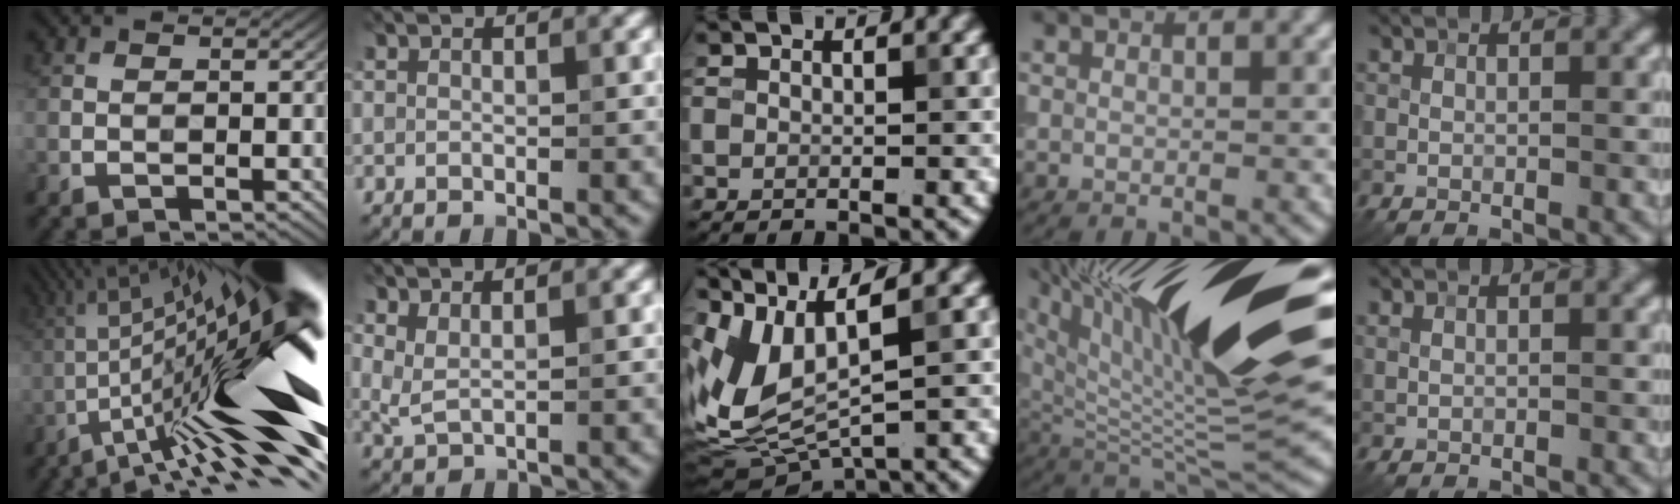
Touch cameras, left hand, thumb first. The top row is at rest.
{"thumb": {"total": 23.5, "force": [-3.5, 4.1, 22.9], "torque": [-0.336, 0.019, -0.073]}, "index": {"total": 1.6, "force": [1.0, 0.5, 1.1], "torque": [-0.028, -0.008, 0.025]}, "middle": {"total": 7.4, "force": [1.7, 3.0, 6.5], "torque": [-0.151, -0.003, 0.045]}, "ring": {"total": 18.0, "force": [8.5, 4.5, 15.2], "torque": [-0.287, 0.020, 0.153]}}